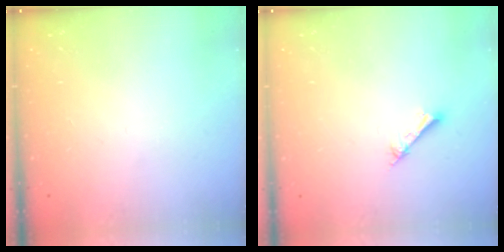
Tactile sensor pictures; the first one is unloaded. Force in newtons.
{"total": 1.5, "press": 1.5, "slide": 0.2}